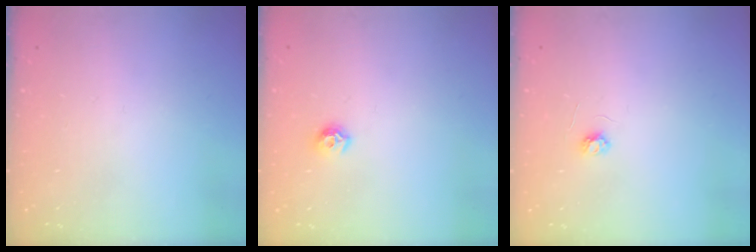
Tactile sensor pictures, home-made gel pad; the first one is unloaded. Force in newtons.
{"total": 6.8, "press": 6.7, "slide": 1.0}
{"total": 3.1, "press": 3.1, "slide": 0.3}